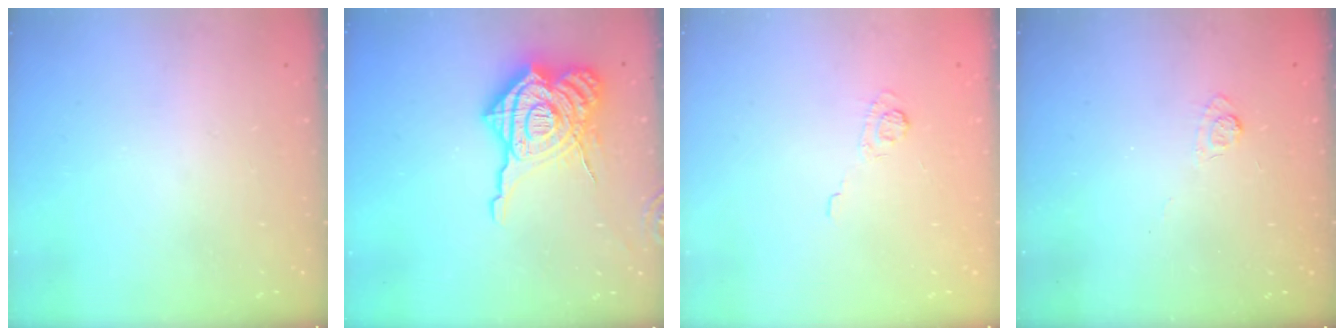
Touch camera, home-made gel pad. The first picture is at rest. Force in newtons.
{"total": 23.6, "press": 23.4, "slide": 2.7}
{"total": 3.6, "press": 3.3, "slide": 1.5}
{"total": 3.3, "press": 3.0, "slide": 1.4}